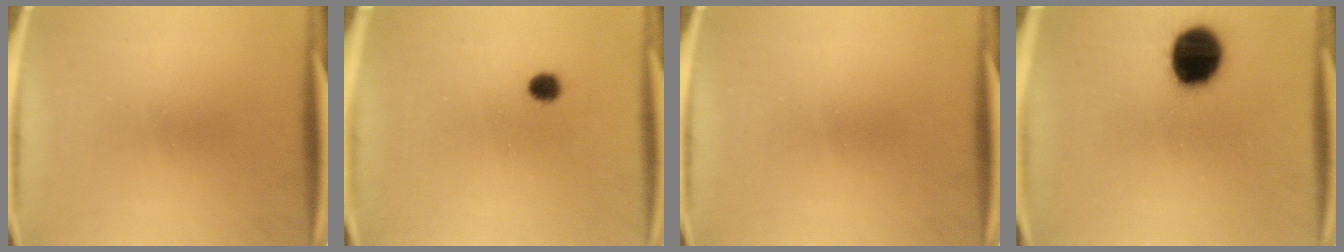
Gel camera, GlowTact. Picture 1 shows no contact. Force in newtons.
{"total": 2.6}
{"total": 0.0}
{"total": 15.1}